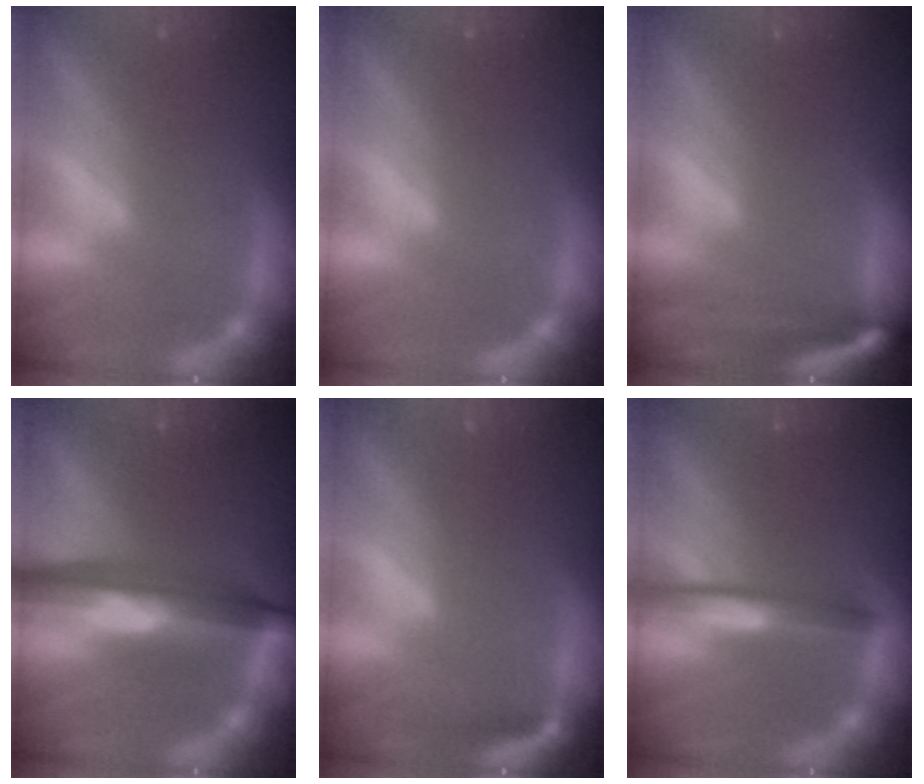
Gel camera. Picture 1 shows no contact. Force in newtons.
{"total": 0.0}
{"total": 7.5}
{"total": 8.0}
{"total": 3.5}
{"total": 3.4}